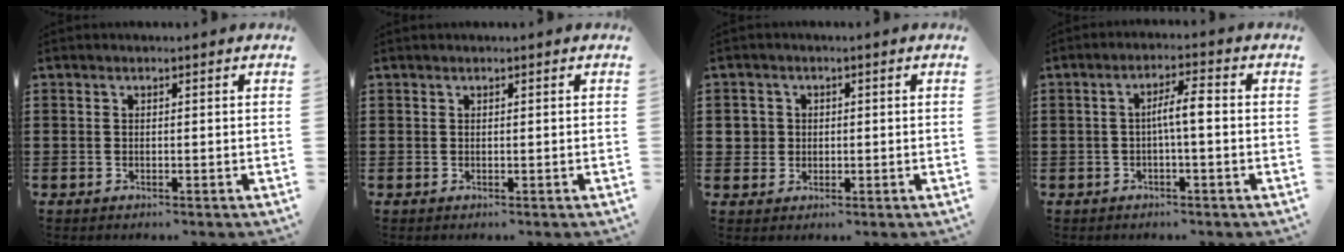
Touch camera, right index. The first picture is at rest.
{"total": 0.0}
{"total": 2.4, "force": [0.2, 2.3, 0.6], "torque": [-0.021, 0.009, 0.001]}
{"total": 3.9, "force": [-0.4, 0.4, 3.9], "torque": [-0.072, 0.006, -0.012]}